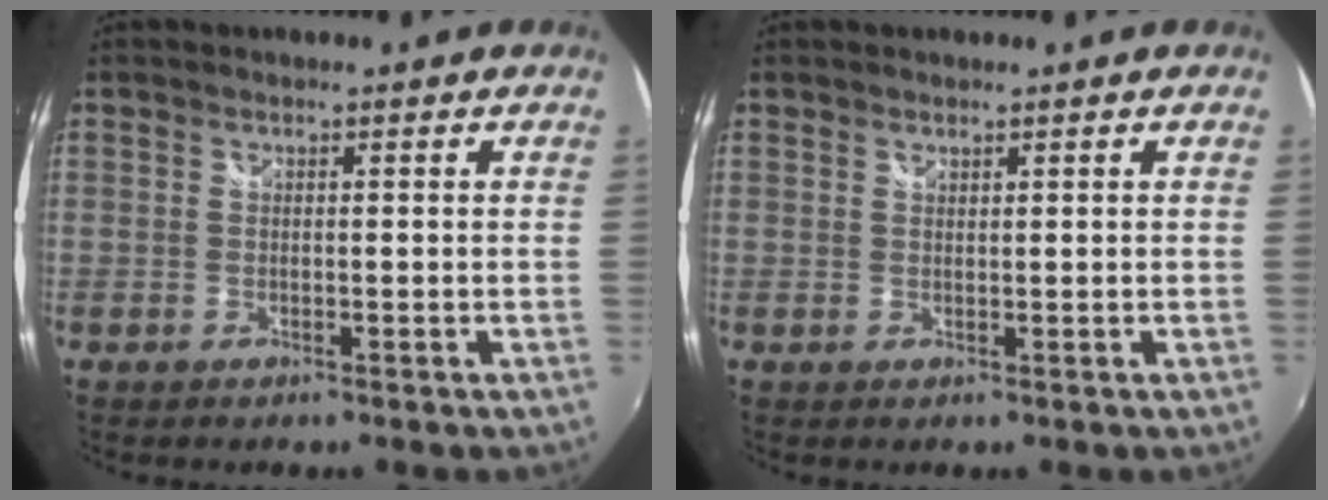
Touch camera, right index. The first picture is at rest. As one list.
[{"total": 0.6, "force": [0.6, 0.1, 0.1], "torque": [-0.001, 0.001, 0.011]}]